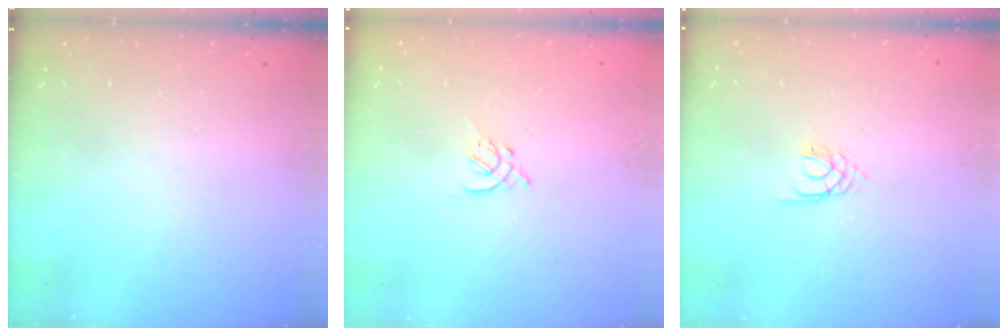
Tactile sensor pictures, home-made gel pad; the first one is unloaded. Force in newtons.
{"total": 2.7, "press": 2.6, "slide": 0.7}
{"total": 1.6, "press": 1.6, "slide": 0.3}